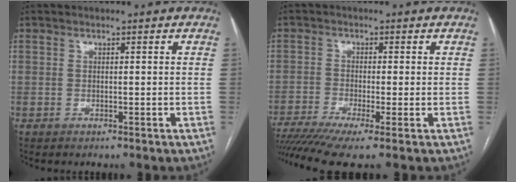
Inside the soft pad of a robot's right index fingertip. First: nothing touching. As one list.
[{"total": 10.5, "force": [-7.5, 0.4, 7.3], "torque": [-0.128, -0.013, -0.126]}]